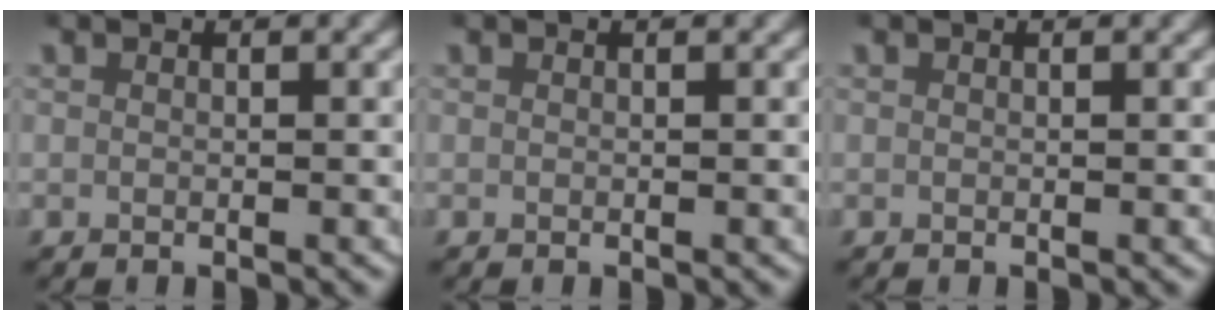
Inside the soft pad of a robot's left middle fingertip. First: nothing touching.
{"total": 0.0}
{"total": 0.0}